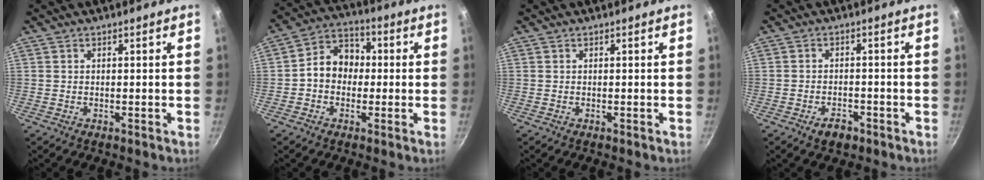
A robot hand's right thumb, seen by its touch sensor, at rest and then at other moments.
{"total": 9.1, "force": [-0.4, 7.4, 5.3], "torque": [-0.046, 0.029, -0.025]}
{"total": 0.0}
{"total": 3.8, "force": [-2.4, 2.2, 2.0], "torque": [-0.027, 0.017, -0.034]}